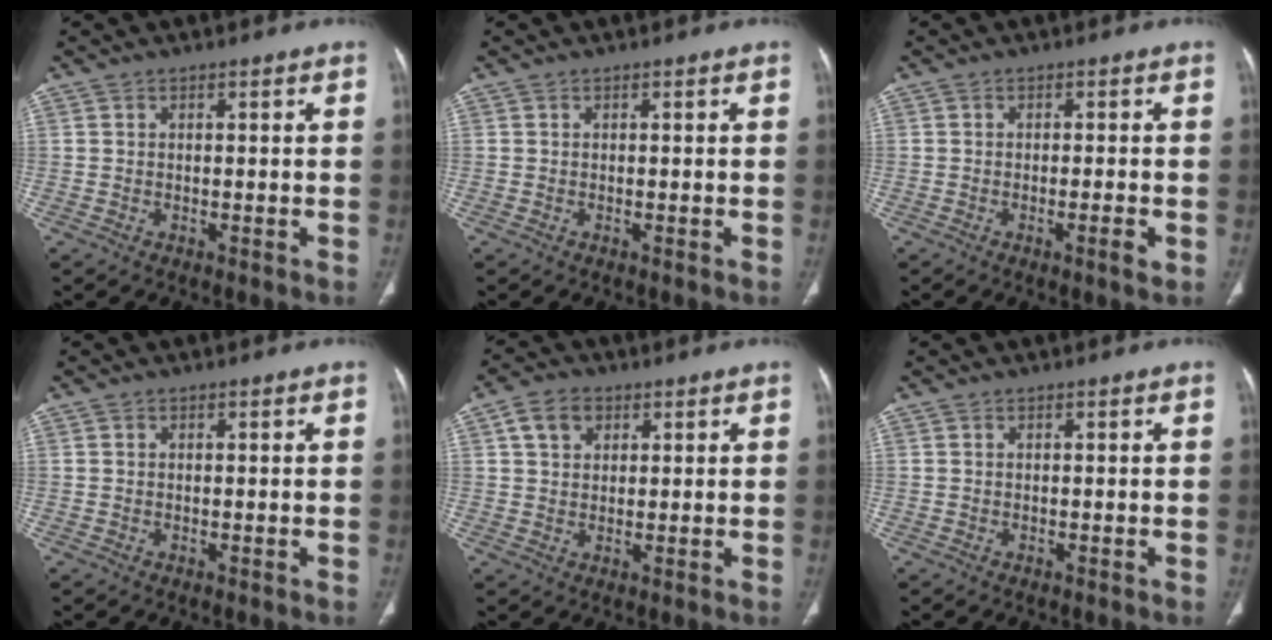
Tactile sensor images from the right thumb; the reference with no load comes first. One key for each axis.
{"total": 0.0}
{"total": 2.6, "fx": -1.0, "fy": 0.3, "fz": 2.4, "tx": -0.037, "ty": -0.003, "tz": -0.017}
{"total": 0.0}
{"total": 5.5, "fx": 2.2, "fy": 4.1, "fz": 2.8, "tx": -0.029, "ty": 0.002, "tz": 0.038}
{"total": 0.0}